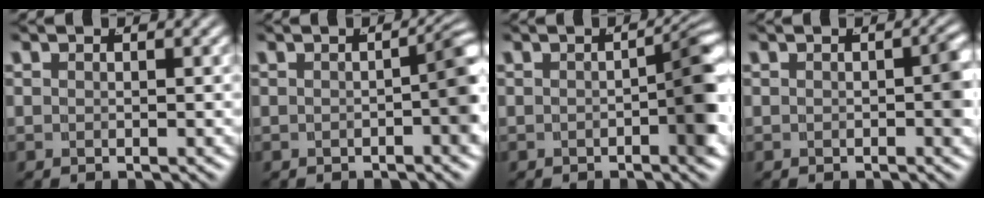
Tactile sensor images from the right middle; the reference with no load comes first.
{"total": 3.5, "force": [-0.8, 0.9, 3.3], "torque": [-0.033, 0.003, -0.013]}
{"total": 3.9, "force": [-0.9, 1.0, 3.6], "torque": [-0.041, 0.002, -0.017]}
{"total": 1.8, "force": [-0.3, 0.7, 1.6], "torque": [-0.024, -0.005, -0.004]}